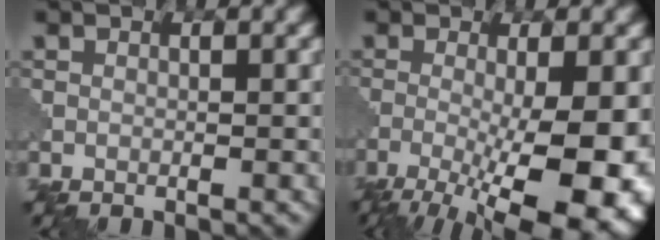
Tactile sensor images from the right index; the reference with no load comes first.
{"total": 12.1, "force": [-3.8, 3.8, 10.8], "torque": [-0.167, -0.014, -0.052]}